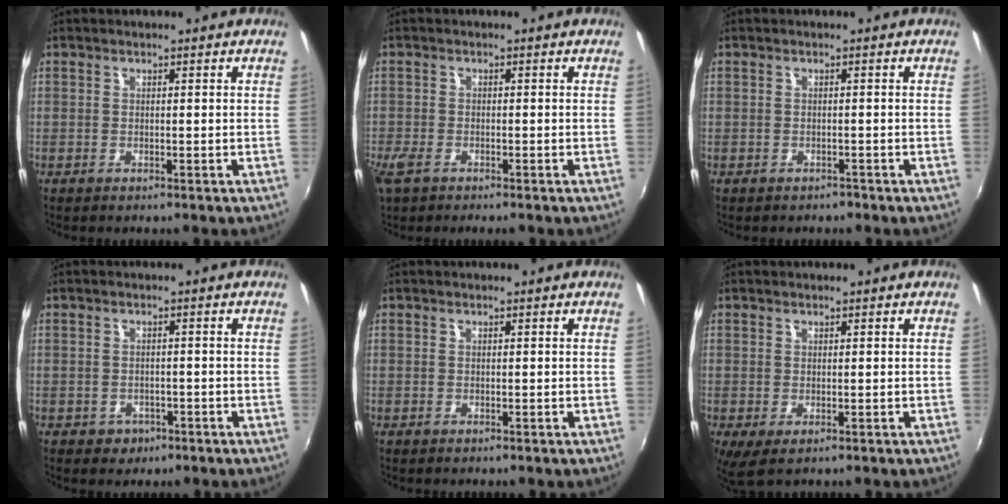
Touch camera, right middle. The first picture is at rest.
{"total": 3.3, "force": [-2.2, 1.4, 2.1], "torque": [-0.053, -0.009, -0.043]}
{"total": 0.9, "force": [-0.8, 0.5, 0.0], "torque": [-0.003, 0.001, -0.010]}
{"total": 3.0, "force": [-1.4, 2.5, 0.8], "torque": [-0.022, 0.000, -0.017]}
{"total": 0.0}
{"total": 2.4, "force": [0.0, 0.3, 2.4], "torque": [-0.041, -0.008, 0.002]}